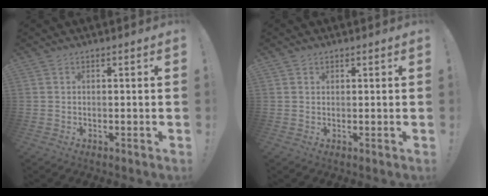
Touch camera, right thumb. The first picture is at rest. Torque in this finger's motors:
{"motor_torque": [-0.21, -0.11, -0.13, 0.10, 0.06]}